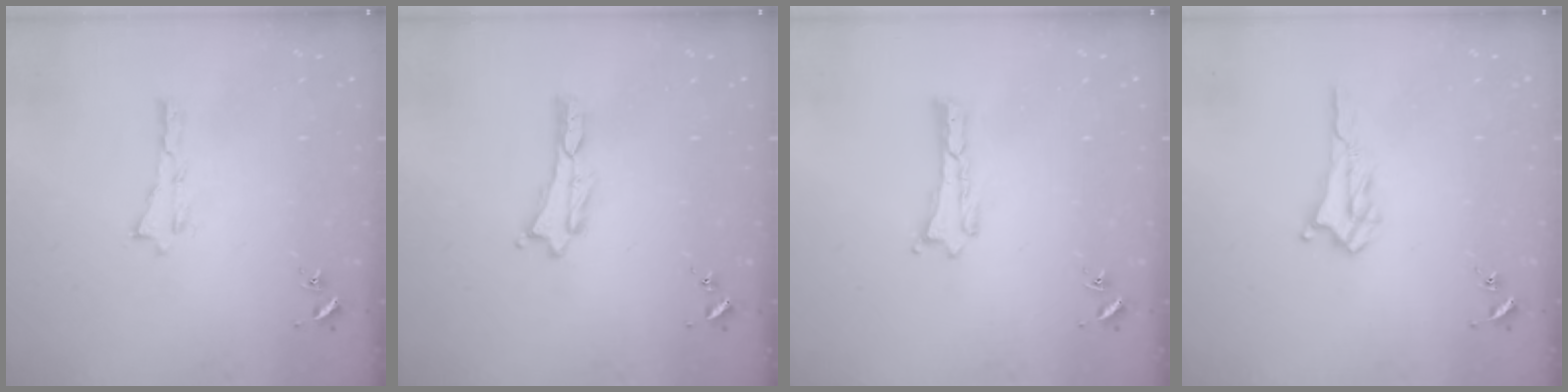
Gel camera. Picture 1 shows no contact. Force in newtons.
{"total": 0.0}
{"total": 0.0}
{"total": 1.7, "press": 1.7, "slide": 0.2}